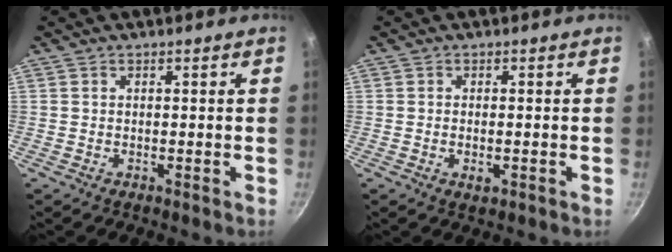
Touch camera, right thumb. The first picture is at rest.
{"total": 2.0, "force": [-0.6, 0.9, 1.7], "torque": [-0.032, -0.001, -0.008]}